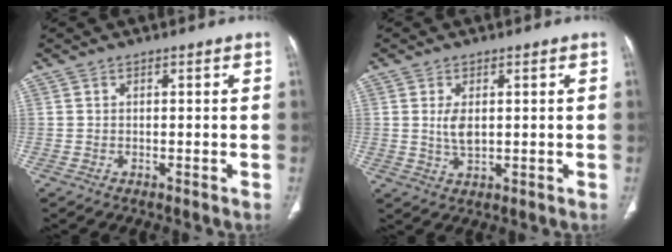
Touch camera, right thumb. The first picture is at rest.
{"total": 3.9, "force": [0.6, 2.0, 3.3], "torque": [-0.065, -0.009, 0.016]}